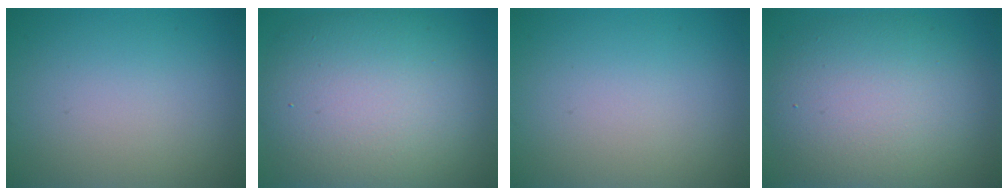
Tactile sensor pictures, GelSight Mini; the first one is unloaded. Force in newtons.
{"total": 12.1, "press": 12.0, "slide": 0.9}
{"total": 0.0}
{"total": 9.5, "press": 9.5, "slide": 0.5}